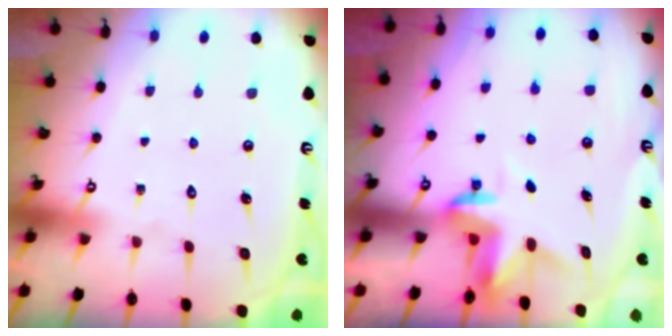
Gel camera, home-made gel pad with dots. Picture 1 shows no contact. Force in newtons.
{"total": 3.6, "press": 3.6, "slide": 0.2}